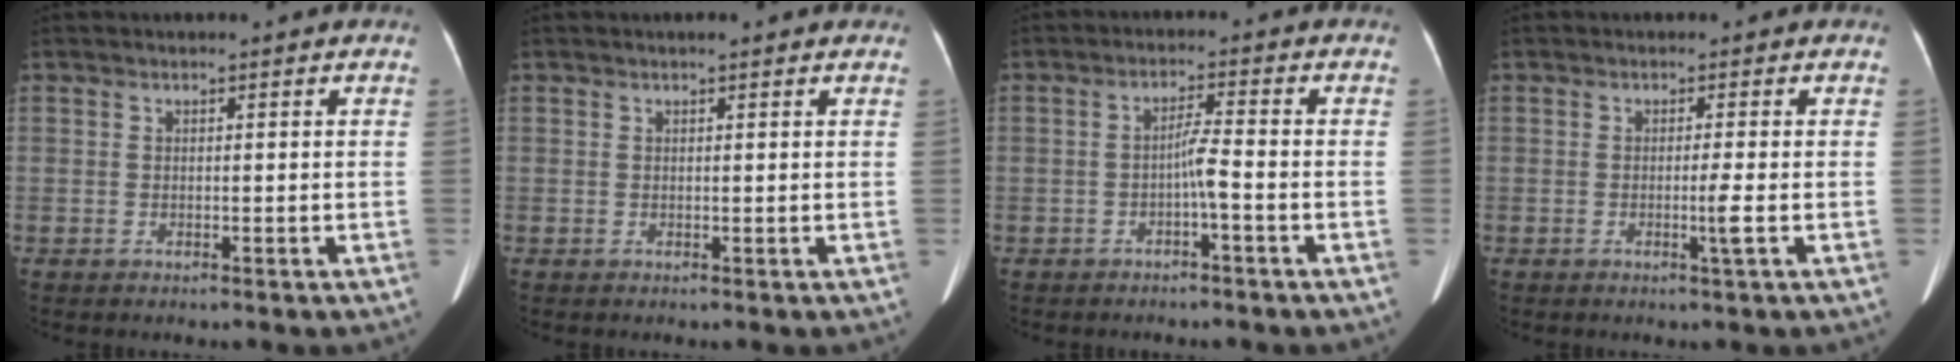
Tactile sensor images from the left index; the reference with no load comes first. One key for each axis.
{"total": 1.6, "fx": 1.3, "fy": 0.4, "fz": 1.0, "tx": -0.011, "ty": 0.012, "tz": 0.016}
{"total": 3.0, "fx": -1.2, "fy": -0.2, "fz": 2.7, "tx": -0.049, "ty": 0.006, "tz": -0.023}
{"total": 1.9, "fx": -0.6, "fy": -0.7, "fz": 1.7, "tx": -0.031, "ty": -0.005, "tz": -0.011}